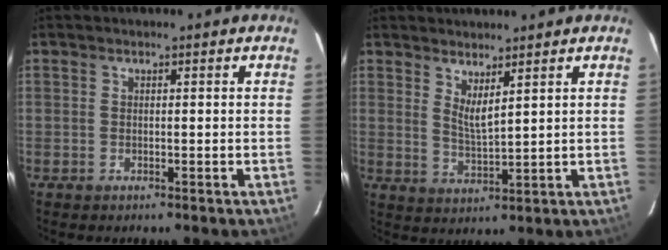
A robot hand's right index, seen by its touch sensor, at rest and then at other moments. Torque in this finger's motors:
{"motor_torque": [-0.11, 0.03, 0.03, 0.01]}